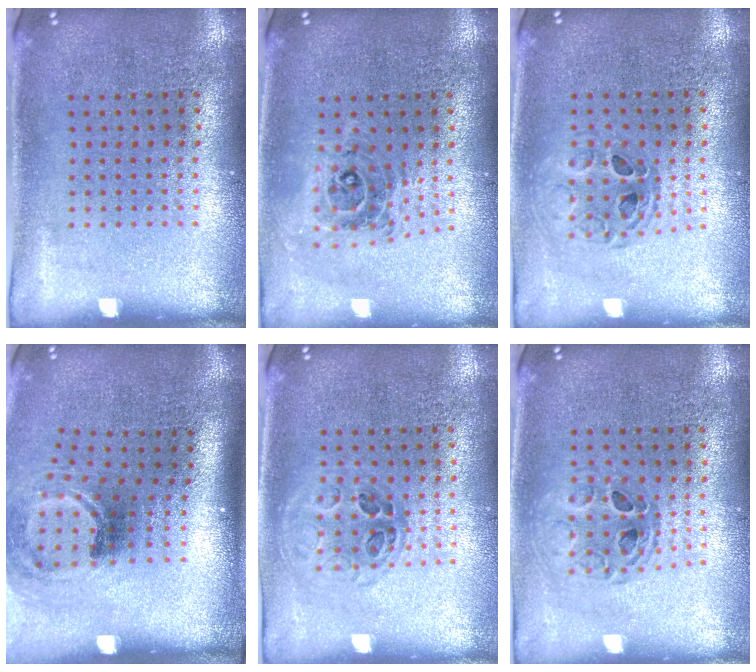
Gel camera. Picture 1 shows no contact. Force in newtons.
{"total": 0.8, "press": 0.8, "slide": 0.1}
{"total": 0.9, "press": 0.9, "slide": 0.1}
{"total": 2.0, "press": 1.3, "slide": 1.6}
{"total": 1.1, "press": 1.0, "slide": 0.4}
{"total": 0.8, "press": 0.7, "slide": 0.1}